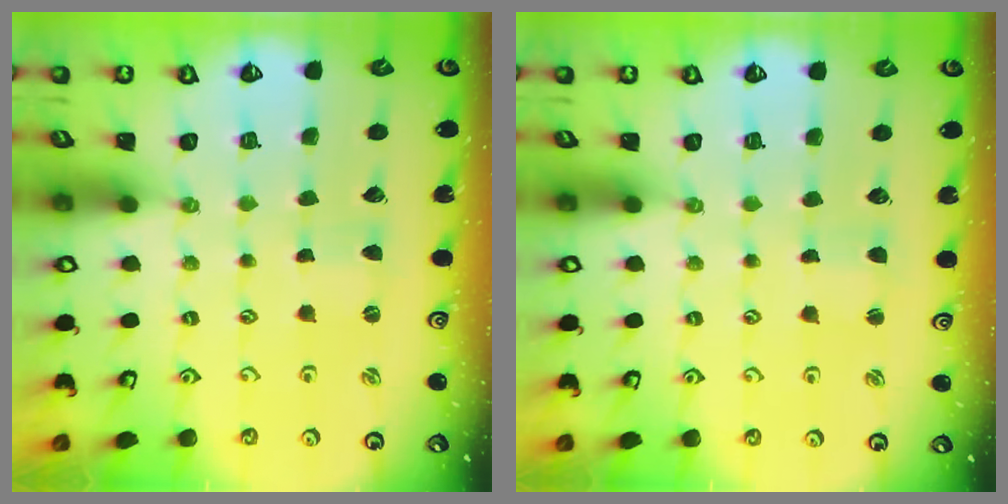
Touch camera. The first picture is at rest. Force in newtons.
{"total": 0.7, "press": 0.7, "slide": 0.1}